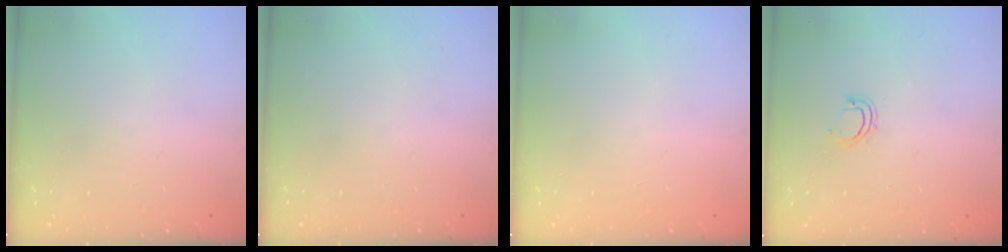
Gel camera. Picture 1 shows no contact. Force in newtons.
{"total": 0.0}
{"total": 0.0}
{"total": 4.7, "press": 4.6, "slide": 0.9}